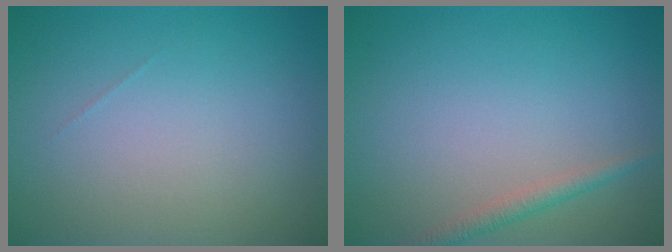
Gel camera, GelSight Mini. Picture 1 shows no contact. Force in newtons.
{"total": 1.5, "press": 1.5, "slide": 0.0}